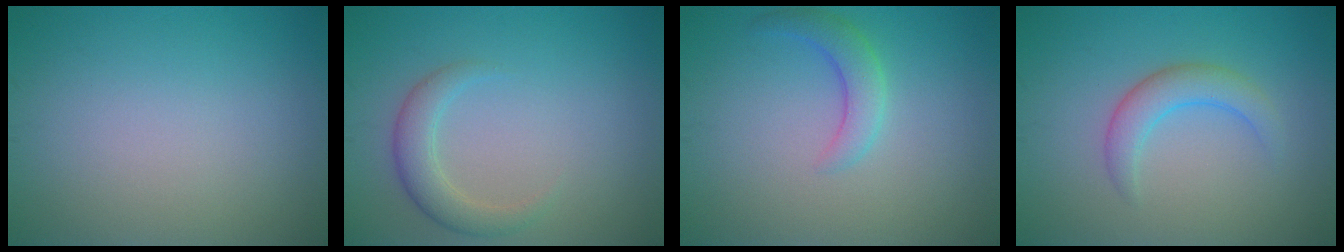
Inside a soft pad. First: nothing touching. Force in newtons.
{"total": 2.6, "press": 2.6, "slide": 0.2}
{"total": 2.6, "press": 2.6, "slide": 0.1}
{"total": 2.8, "press": 2.8, "slide": 0.3}